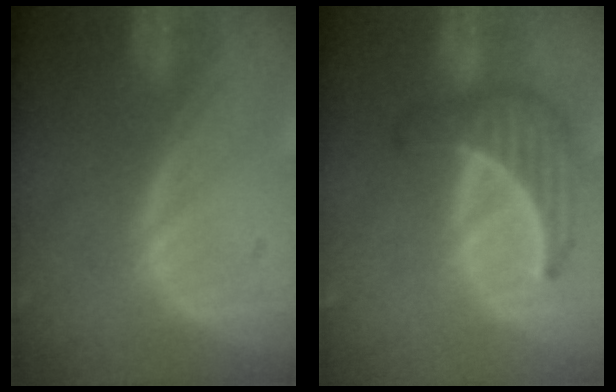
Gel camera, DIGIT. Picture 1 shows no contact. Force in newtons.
{"total": 6.6, "press": 6.2, "slide": 2.3}